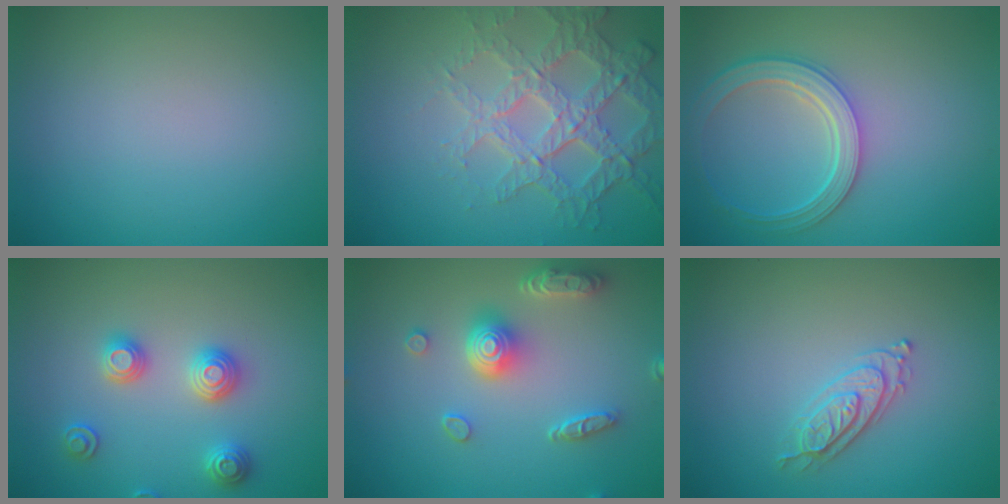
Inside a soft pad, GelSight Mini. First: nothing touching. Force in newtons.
{"total": 5.0, "press": 4.5, "slide": 2.3}
{"total": 4.5, "press": 4.0, "slide": 2.0}
{"total": 2.9, "press": 2.9, "slide": 0.2}
{"total": 5.0, "press": 3.9, "slide": 3.1}
{"total": 2.2, "press": 2.2, "slide": 0.4}